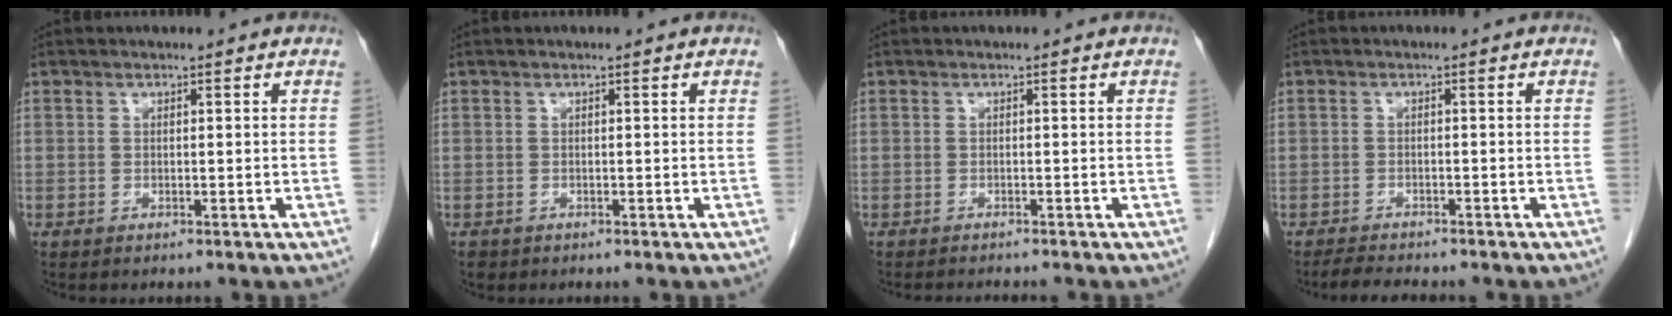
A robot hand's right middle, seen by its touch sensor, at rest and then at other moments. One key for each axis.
{"total": 0.9, "fx": -0.6, "fy": 0.6, "fz": 0.2, "tx": -0.011, "ty": 0.001, "tz": -0.009}
{"total": 2.4, "fx": -2.3, "fy": 0.0, "fz": 0.5, "tx": -0.006, "ty": -0.006, "tz": -0.031}
{"total": 3.6, "fx": -3.3, "fy": 0.7, "fz": 1.2, "tx": -0.024, "ty": -0.010, "tz": -0.054}